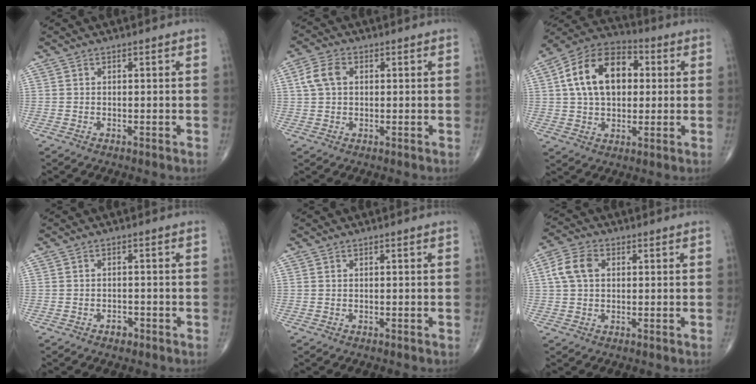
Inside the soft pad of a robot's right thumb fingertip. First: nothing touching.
{"total": 5.1, "force": [1.1, 3.5, 3.6], "torque": [-0.075, 0.011, 0.018]}
{"total": 16.7, "force": [3.0, 10.8, 12.3], "torque": [-0.189, 0.019, 0.042]}
{"total": 1.7, "force": [-1.1, 1.1, 0.7], "torque": [-0.004, 0.006, -0.017]}
{"total": 0.0}
{"total": 6.3, "force": [1.3, 4.3, 4.4], "torque": [-0.090, 0.014, 0.021]}